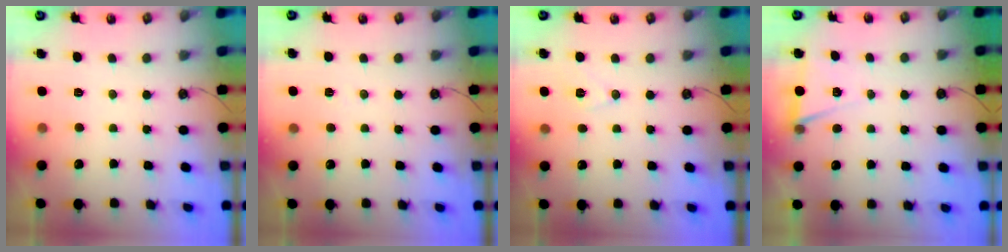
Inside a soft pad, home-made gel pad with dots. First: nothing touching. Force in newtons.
{"total": 3.1, "press": 2.2, "slide": 2.1}
{"total": 7.5, "press": 6.1, "slide": 4.5}
{"total": 6.1, "press": 4.1, "slide": 4.6}